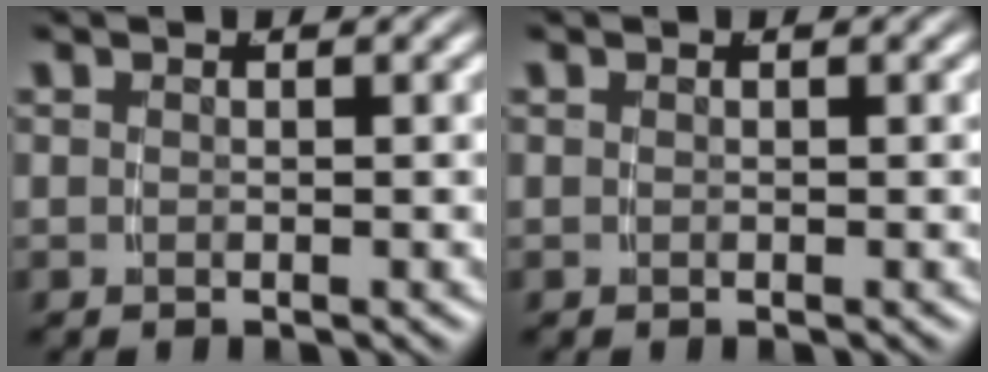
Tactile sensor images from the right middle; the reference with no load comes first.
{"total": 0.0}